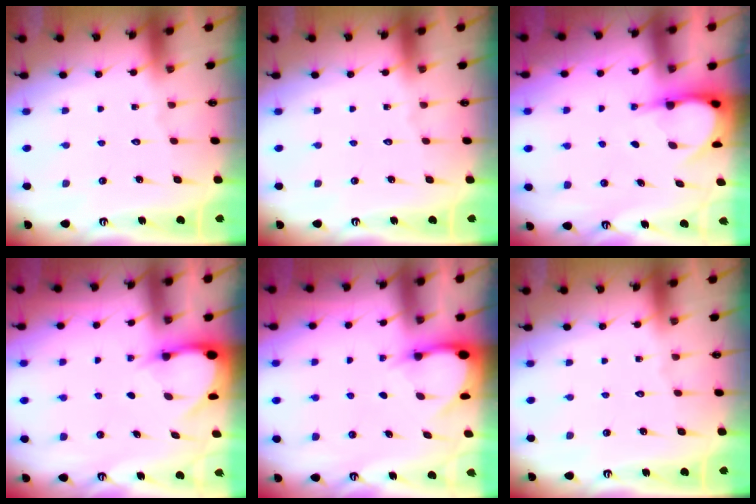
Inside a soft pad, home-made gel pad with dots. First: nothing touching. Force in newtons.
{"total": 0.0}
{"total": 4.6, "press": 4.6, "slide": 0.3}
{"total": 3.3, "press": 3.3, "slide": 0.2}
{"total": 3.3, "press": 3.3, "slide": 0.3}
{"total": 0.0}